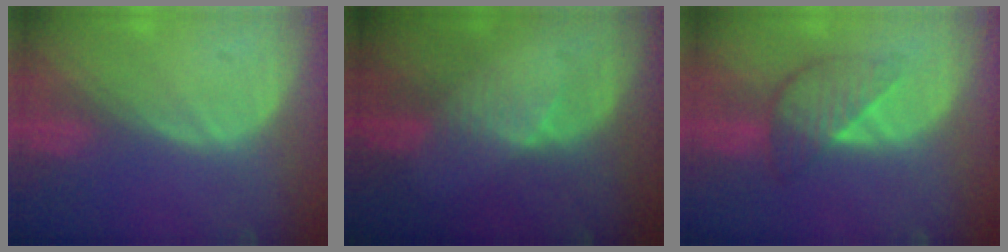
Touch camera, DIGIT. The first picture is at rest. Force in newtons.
{"total": 2.7, "press": 2.7, "slide": 0.3}
{"total": 5.5, "press": 5.4, "slide": 0.4}